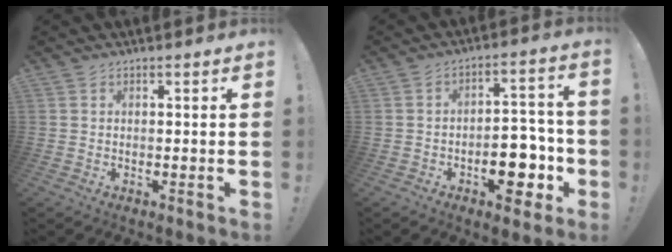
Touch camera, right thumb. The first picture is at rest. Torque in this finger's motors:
{"motor_torque": [1.55, 1.84, 1.11, -0.92, 0.40]}